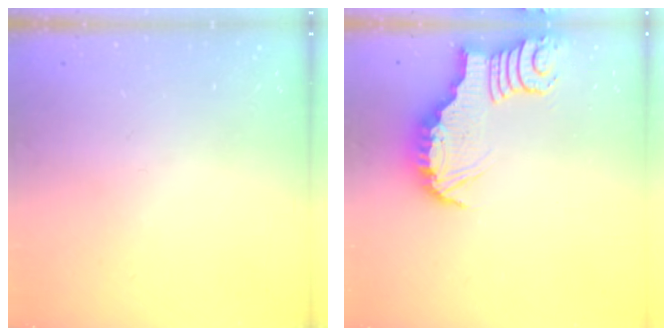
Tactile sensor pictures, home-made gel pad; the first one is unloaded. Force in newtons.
{"total": 3.6, "press": 3.6, "slide": 0.2}